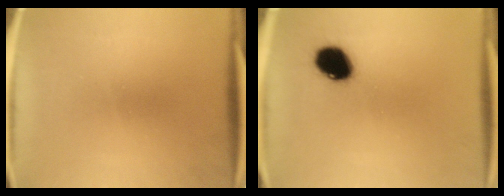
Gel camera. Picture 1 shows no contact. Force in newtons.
{"total": 9.0}